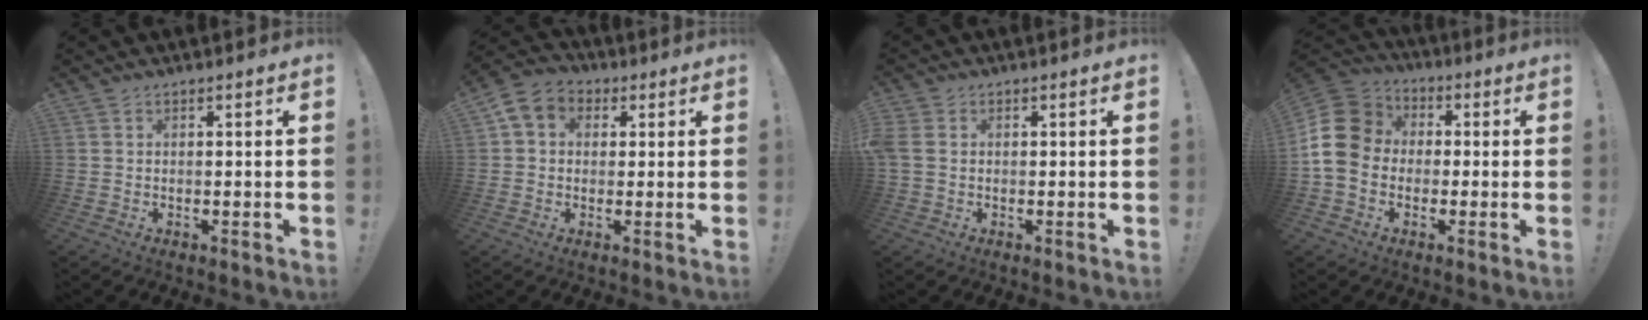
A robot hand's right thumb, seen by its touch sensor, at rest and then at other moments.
{"total": 7.3, "force": [1.8, 6.1, 3.4], "torque": [-0.055, 0.007, 0.041]}
{"total": 3.7, "force": [0.2, 2.8, 2.5], "torque": [-0.065, 0.005, 0.006]}
{"total": 14.2, "force": [-0.4, 12.0, 7.6], "torque": [-0.141, 0.021, -0.003]}